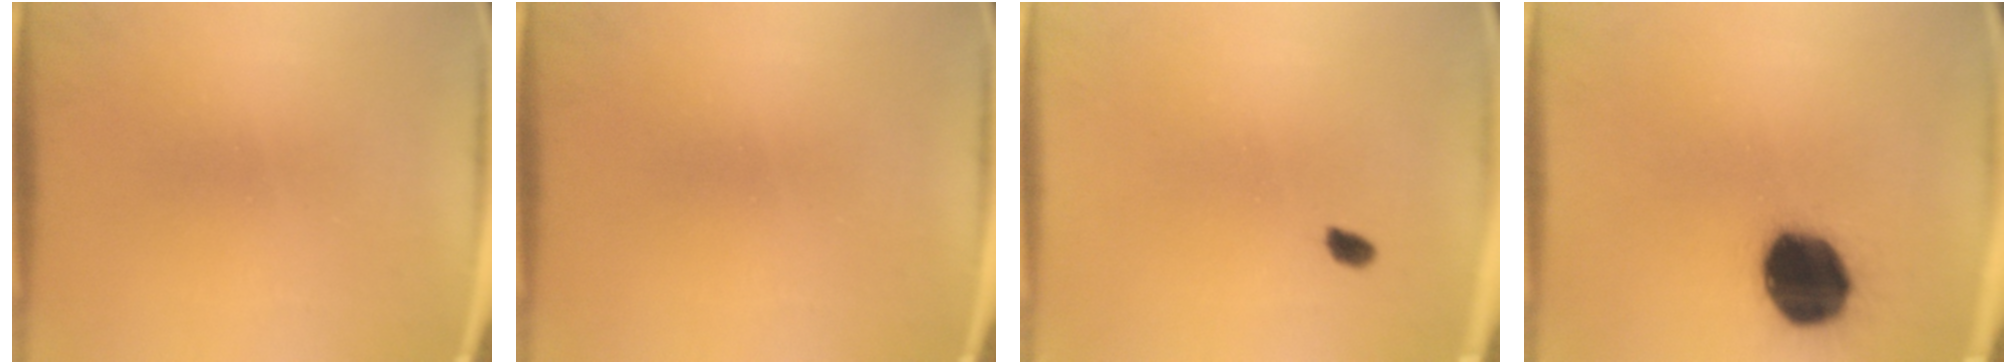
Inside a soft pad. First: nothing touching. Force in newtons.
{"total": 0.0}
{"total": 1.5}
{"total": 19.6}